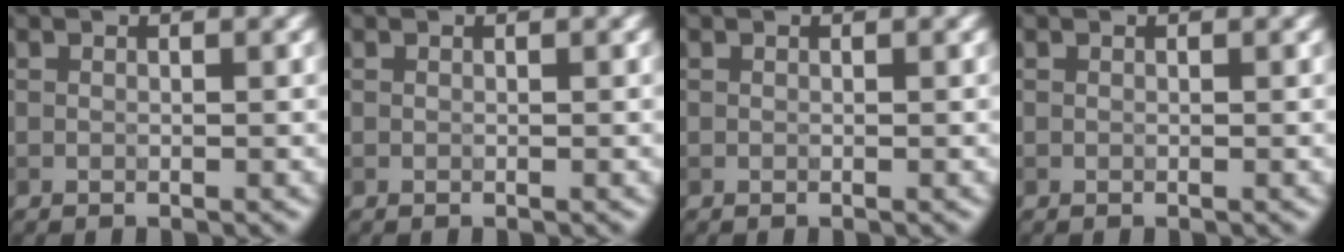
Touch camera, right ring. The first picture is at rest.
{"total": 0.0}
{"total": 0.0}
{"total": 0.0}